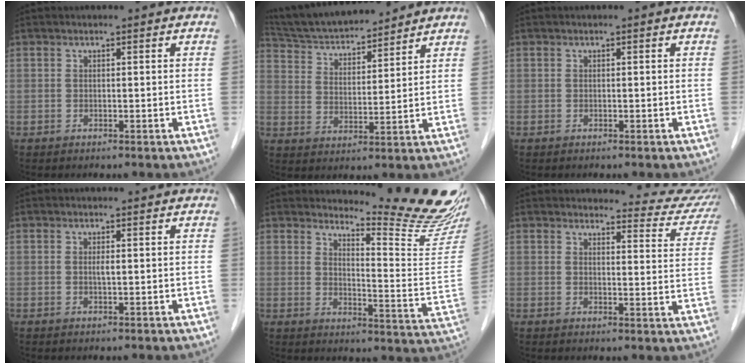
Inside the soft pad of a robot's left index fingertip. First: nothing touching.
{"total": 15.3, "force": [14.2, 2.6, 5.1], "torque": [-0.095, 0.026, 0.244]}
{"total": 0.0}
{"total": 0.9, "force": [0.4, 0.1, 0.8], "torque": [-0.022, 0.003, 0.006]}
{"total": 14.7, "force": [14.3, -1.9, 2.9], "torque": [-0.046, -0.127, 0.173]}
{"total": 12.2, "force": [12.0, 1.6, 1.1], "torque": [0.017, -0.061, 0.108]}